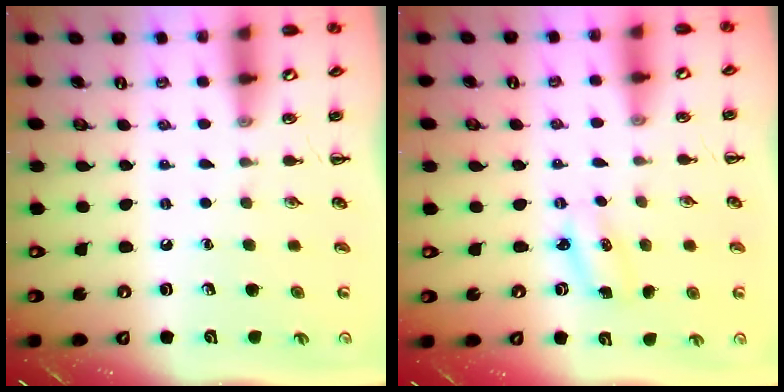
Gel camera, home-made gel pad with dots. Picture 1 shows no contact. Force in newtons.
{"total": 2.5, "press": 2.5, "slide": 0.4}